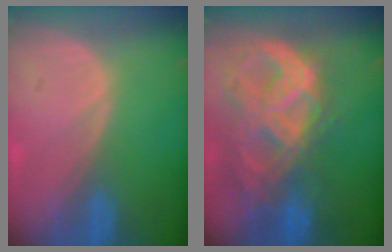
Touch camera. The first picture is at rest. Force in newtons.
{"total": 11.2, "press": 9.5, "slide": 5.9}